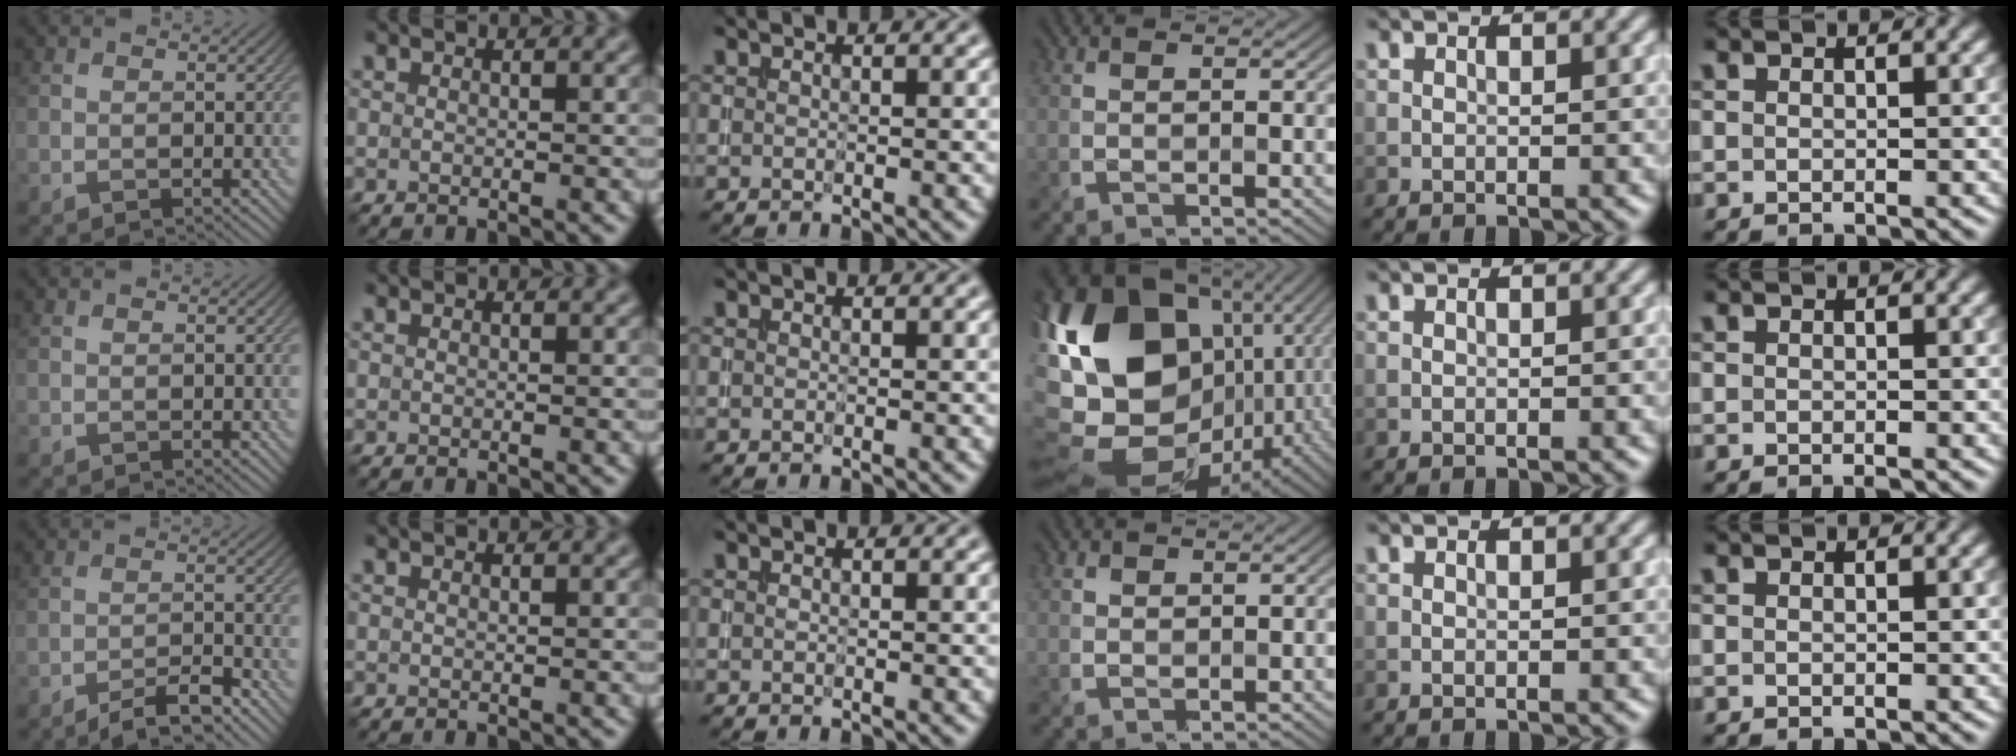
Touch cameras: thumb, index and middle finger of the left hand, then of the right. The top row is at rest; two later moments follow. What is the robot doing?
{"motion": "extract", "object": "backpack"}